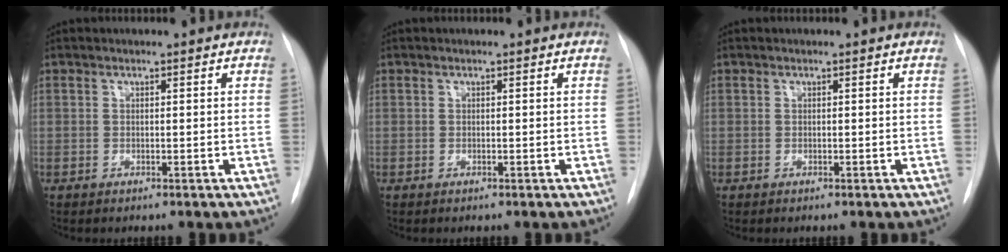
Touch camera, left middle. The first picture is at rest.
{"total": 0.0}
{"total": 0.0}